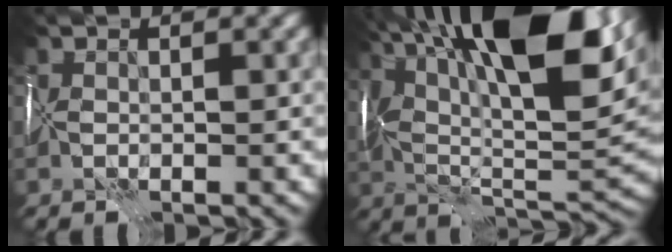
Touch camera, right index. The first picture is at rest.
{"total": 17.3, "force": [7.4, 7.5, 13.8], "torque": [-0.262, 0.030, 0.122]}